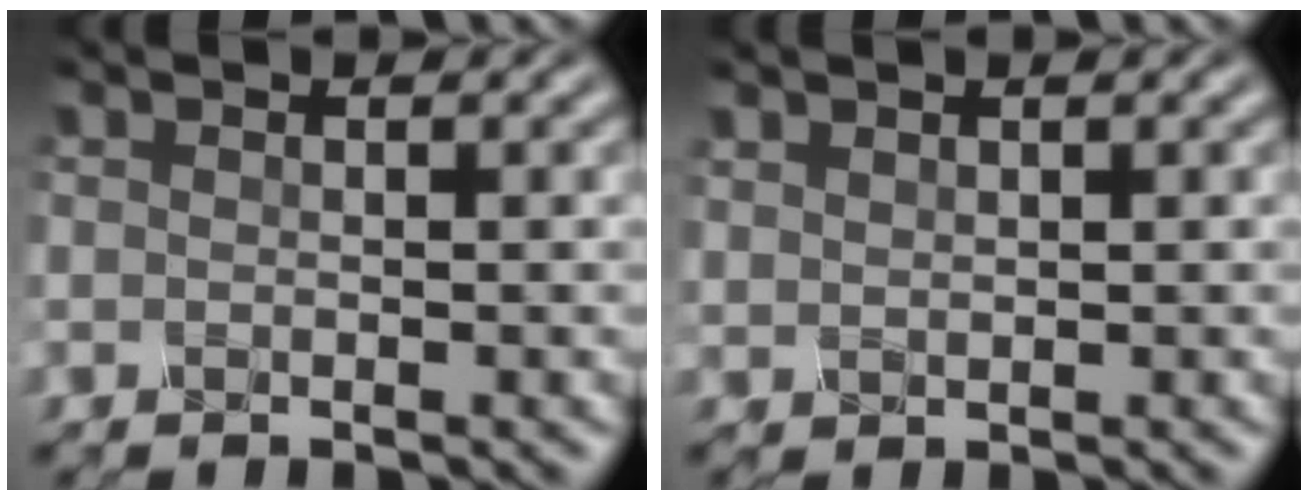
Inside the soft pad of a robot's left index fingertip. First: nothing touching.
{"total": 0.9, "force": [0.8, 0.1, -0.3], "torque": [0.003, 0.003, 0.021]}